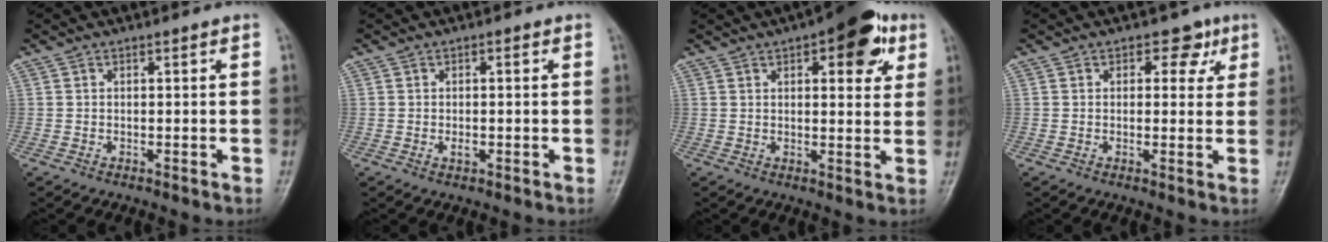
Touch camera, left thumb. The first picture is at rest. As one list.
[{"total": 1.8, "force": [-0.4, 1.1, 1.4], "torque": [-0.015, 0.003, -0.008]}, {"total": 11.6, "force": [5.3, 5.0, 9.0], "torque": [-0.078, -0.006, 0.061]}, {"total": 4.3, "force": [1.9, 3.1, 2.3], "torque": [0.006, -0.003, 0.018]}]